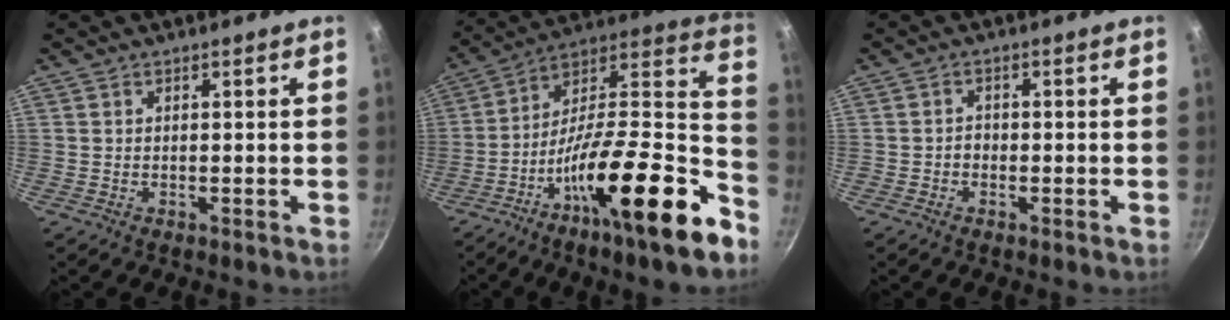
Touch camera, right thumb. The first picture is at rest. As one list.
[{"total": 27.6, "force": [-12.9, 7.3, 23.3], "torque": [-0.310, 0.066, -0.227]}, {"total": 1.4, "force": [-0.6, 1.1, 0.6], "torque": [-0.004, 0.009, -0.013]}]